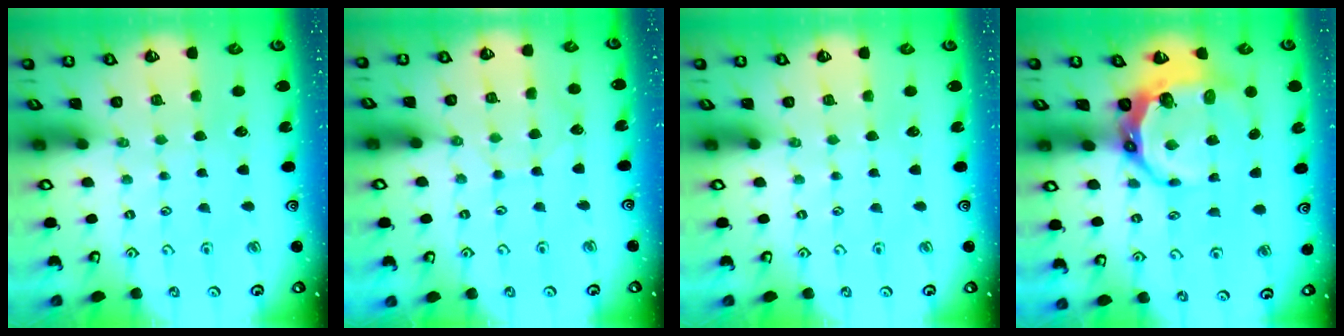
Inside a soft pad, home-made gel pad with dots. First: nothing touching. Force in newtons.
{"total": 6.0, "press": 6.0, "slide": 0.6}
{"total": 0.0}
{"total": 9.5, "press": 8.6, "slide": 4.0}